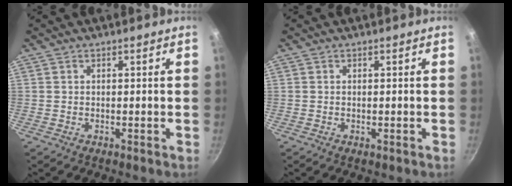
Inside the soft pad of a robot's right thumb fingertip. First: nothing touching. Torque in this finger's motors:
{"motor_torque": [-0.19, -0.09, -0.29, 0.29, 0.05]}